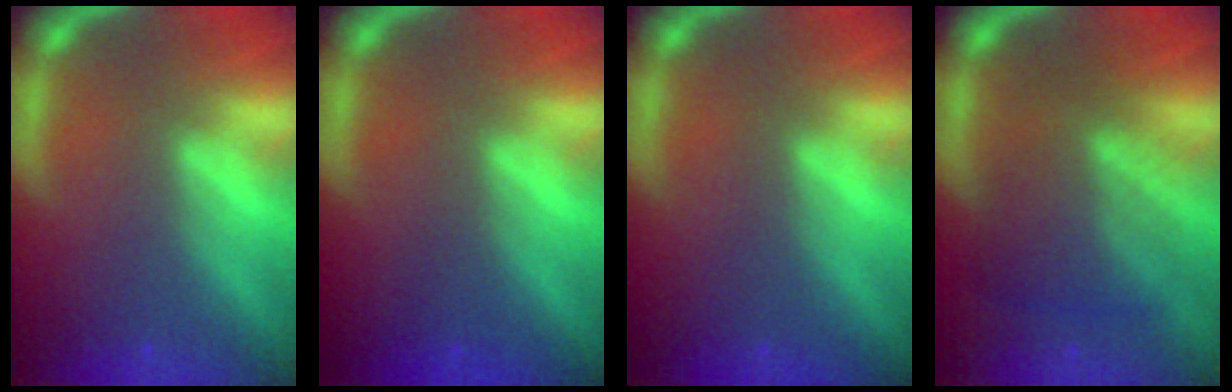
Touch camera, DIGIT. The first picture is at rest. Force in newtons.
{"total": 1.0}
{"total": 0.0}
{"total": 6.5}